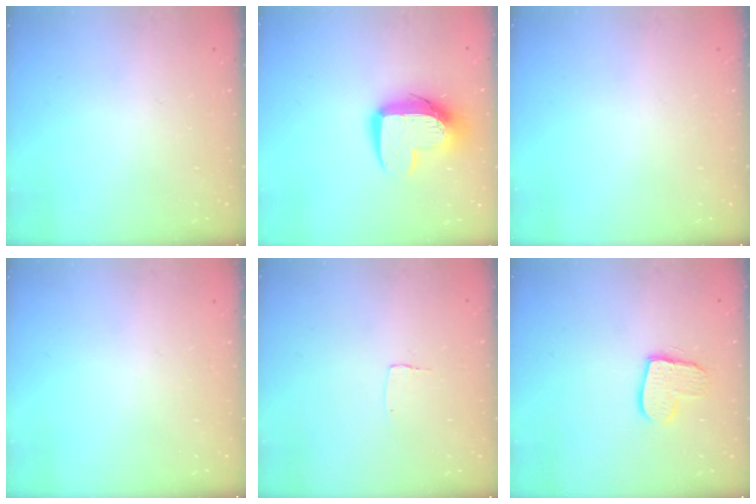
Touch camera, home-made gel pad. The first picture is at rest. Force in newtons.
{"total": 12.3, "press": 12.3, "slide": 0.9}
{"total": 0.0}
{"total": 0.0}
{"total": 3.3, "press": 3.3, "slide": 0.1}
{"total": 10.3, "press": 10.3, "slide": 0.8}